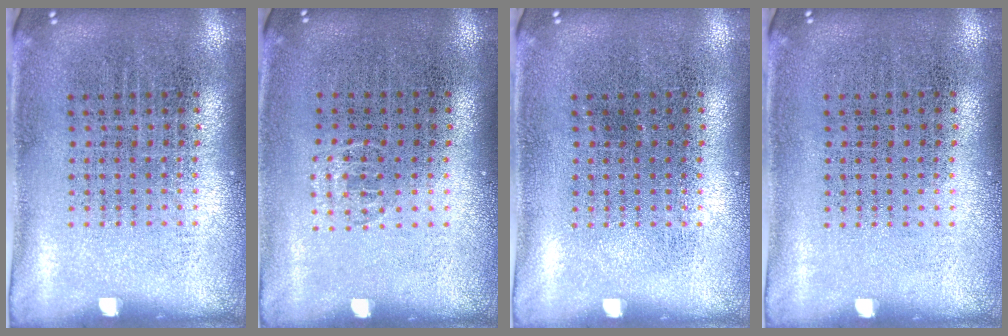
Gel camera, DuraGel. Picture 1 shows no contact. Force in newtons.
{"total": 0.5, "press": 0.4, "slide": 0.3}
{"total": 0.0}
{"total": 0.0}